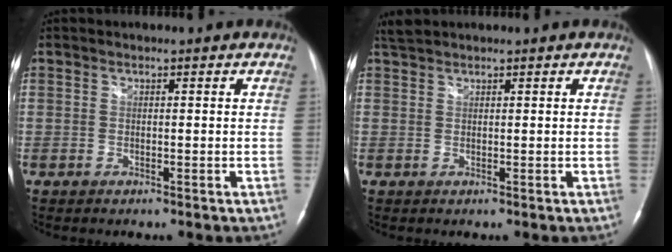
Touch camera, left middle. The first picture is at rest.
{"total": 1.7, "force": [1.6, 0.1, 0.3], "torque": [-0.013, 0.015, 0.036]}